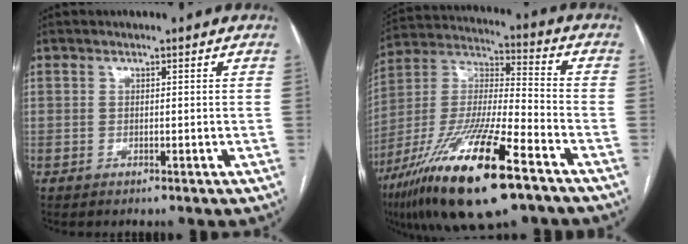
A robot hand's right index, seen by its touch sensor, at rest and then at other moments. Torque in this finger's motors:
{"motor_torque": [1.72, -0.42, 1.05, 0.21]}